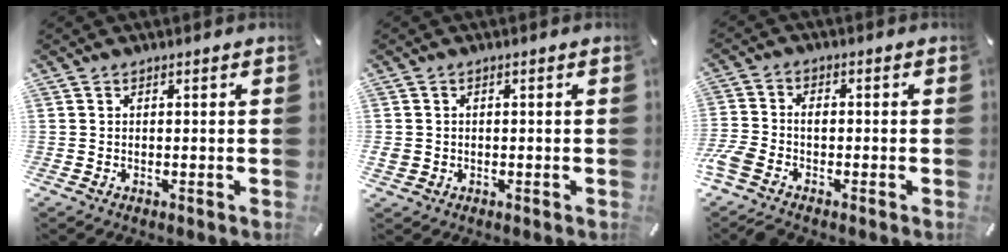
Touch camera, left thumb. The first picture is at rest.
{"total": 1.8, "force": [-0.4, 1.6, 0.7], "torque": [-0.015, 0.003, -0.009]}
{"total": 5.3, "force": [-2.2, 3.4, 3.4], "torque": [-0.086, 0.006, -0.046]}